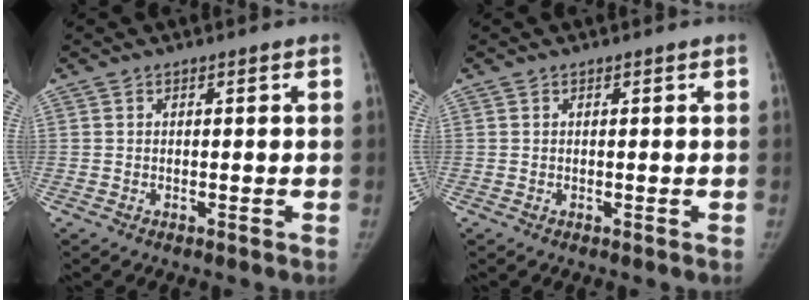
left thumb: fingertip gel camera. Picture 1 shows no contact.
{"total": 0.0}